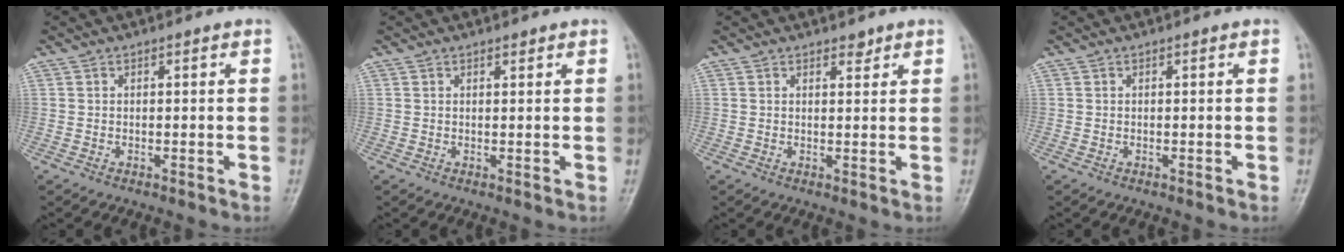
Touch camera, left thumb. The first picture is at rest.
{"total": 0.8, "force": [0.7, 0.3, 0.3], "torque": [-0.005, -0.005, 0.009]}
{"total": 1.6, "force": [1.3, 0.8, 0.6], "torque": [0.001, -0.009, 0.017]}
{"total": 0.0}